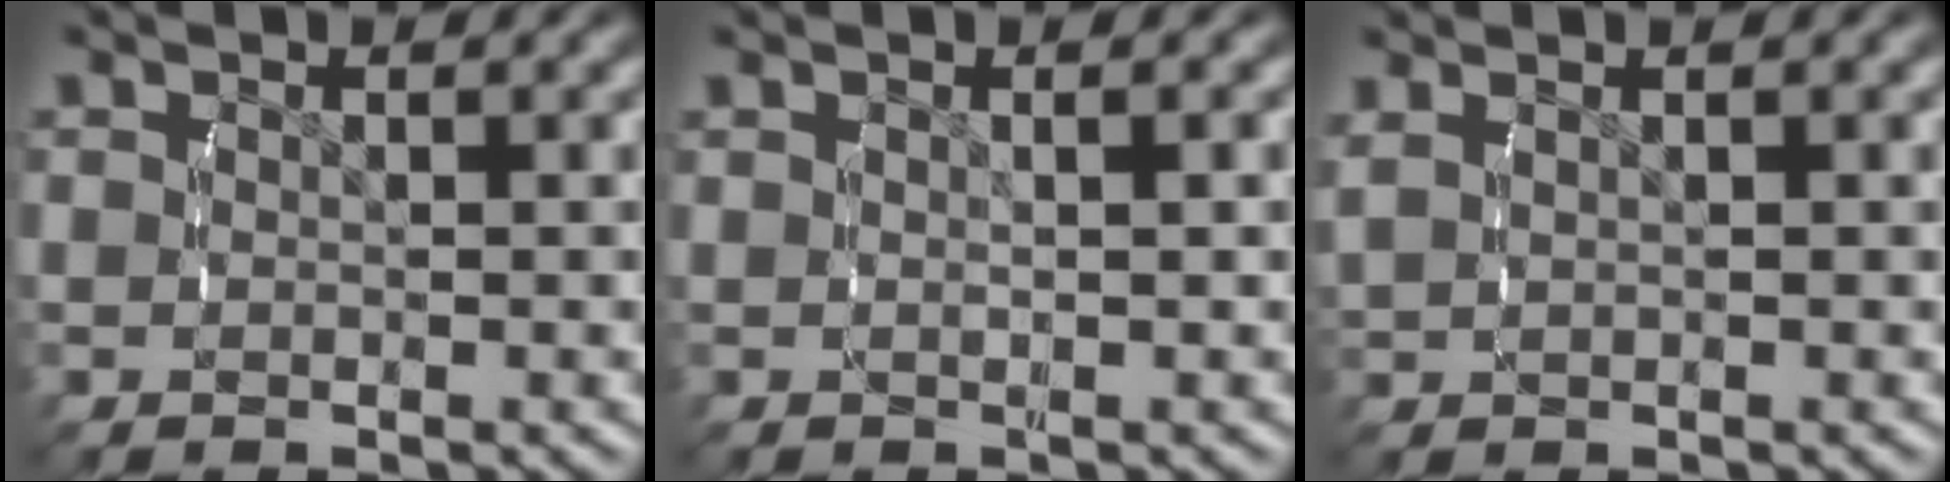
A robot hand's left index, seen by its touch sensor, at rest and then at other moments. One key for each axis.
{"total": 1.0, "fx": 0.5, "fy": 0.0, "fz": 0.9, "tx": -0.009, "ty": 0.007, "tz": 0.009}
{"total": 1.8, "fx": 1.1, "fy": 0.7, "fz": 1.3, "tx": -0.024, "ty": 0.018, "tz": 0.019}